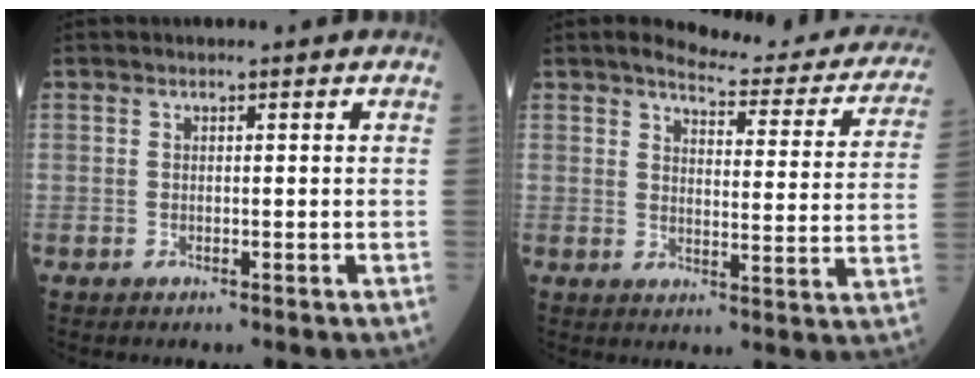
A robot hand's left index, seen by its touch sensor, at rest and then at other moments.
{"total": 16.7, "force": [15.3, 3.4, 5.7], "torque": [-0.047, -0.050, 0.160]}